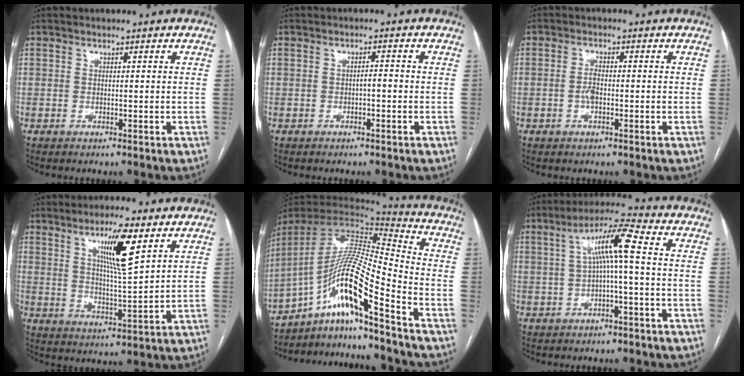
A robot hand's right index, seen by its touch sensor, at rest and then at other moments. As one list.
[{"total": 1.5, "force": [-0.5, 0.4, 1.4], "torque": [-0.019, 0.004, -0.008]}, {"total": 2.3, "force": [-0.5, 1.0, 2.0], "torque": [-0.043, 0.001, -0.010]}, {"total": 9.5, "force": [4.8, 0.5, 8.2], "torque": [-0.146, -0.007, 0.083]}, {"total": 17.1, "force": [-10.7, -0.6, 13.3], "torque": [-0.258, 0.010, -0.193]}, {"total": 7.9, "force": [0.6, 0.1, 7.8], "torque": [-0.137, 0.028, 0.010]}]